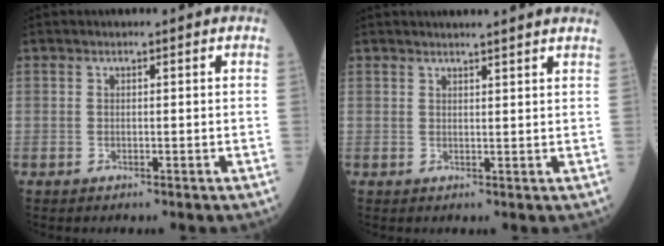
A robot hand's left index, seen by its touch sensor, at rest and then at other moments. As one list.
[{"total": 5.0, "force": [4.7, -0.5, 1.8], "torque": [-0.025, 0.009, 0.049]}]